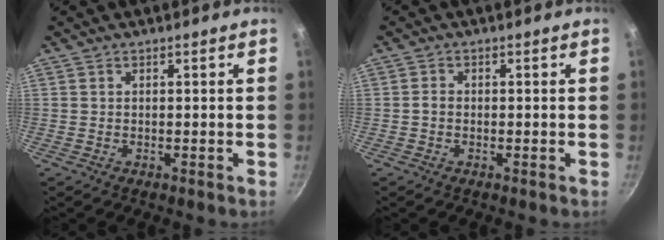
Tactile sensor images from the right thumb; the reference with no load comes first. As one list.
[{"total": 1.2, "force": [-0.3, 0.9, 0.7], "torque": [-0.010, 0.008, -0.007]}]